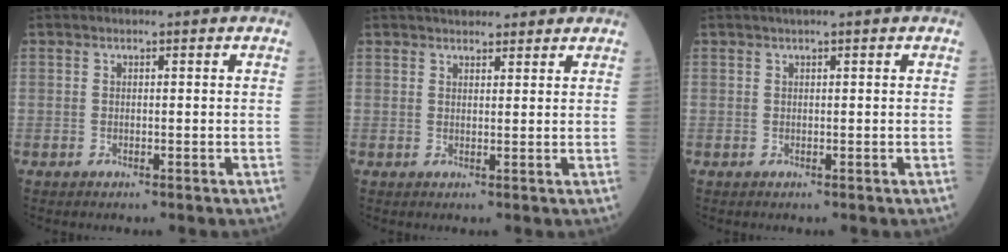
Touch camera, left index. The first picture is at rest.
{"total": 6.9, "force": [6.0, 2.2, 2.7], "torque": [-0.033, 0.029, 0.086]}
{"total": 1.0, "force": [0.6, -0.2, 0.7], "torque": [-0.013, 0.009, 0.015]}